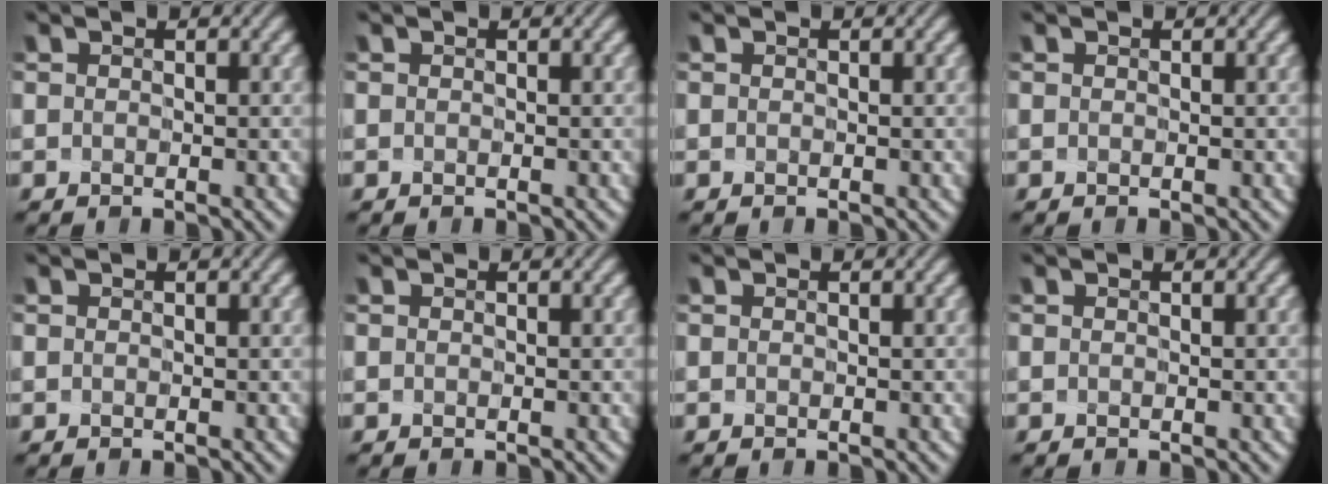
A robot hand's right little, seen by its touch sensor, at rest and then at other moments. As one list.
[{"total": 0.0}, {"total": 0.0}, {"total": 0.0}, {"total": 0.0}, {"total": 0.0}, {"total": 0.0}, {"total": 0.0}]